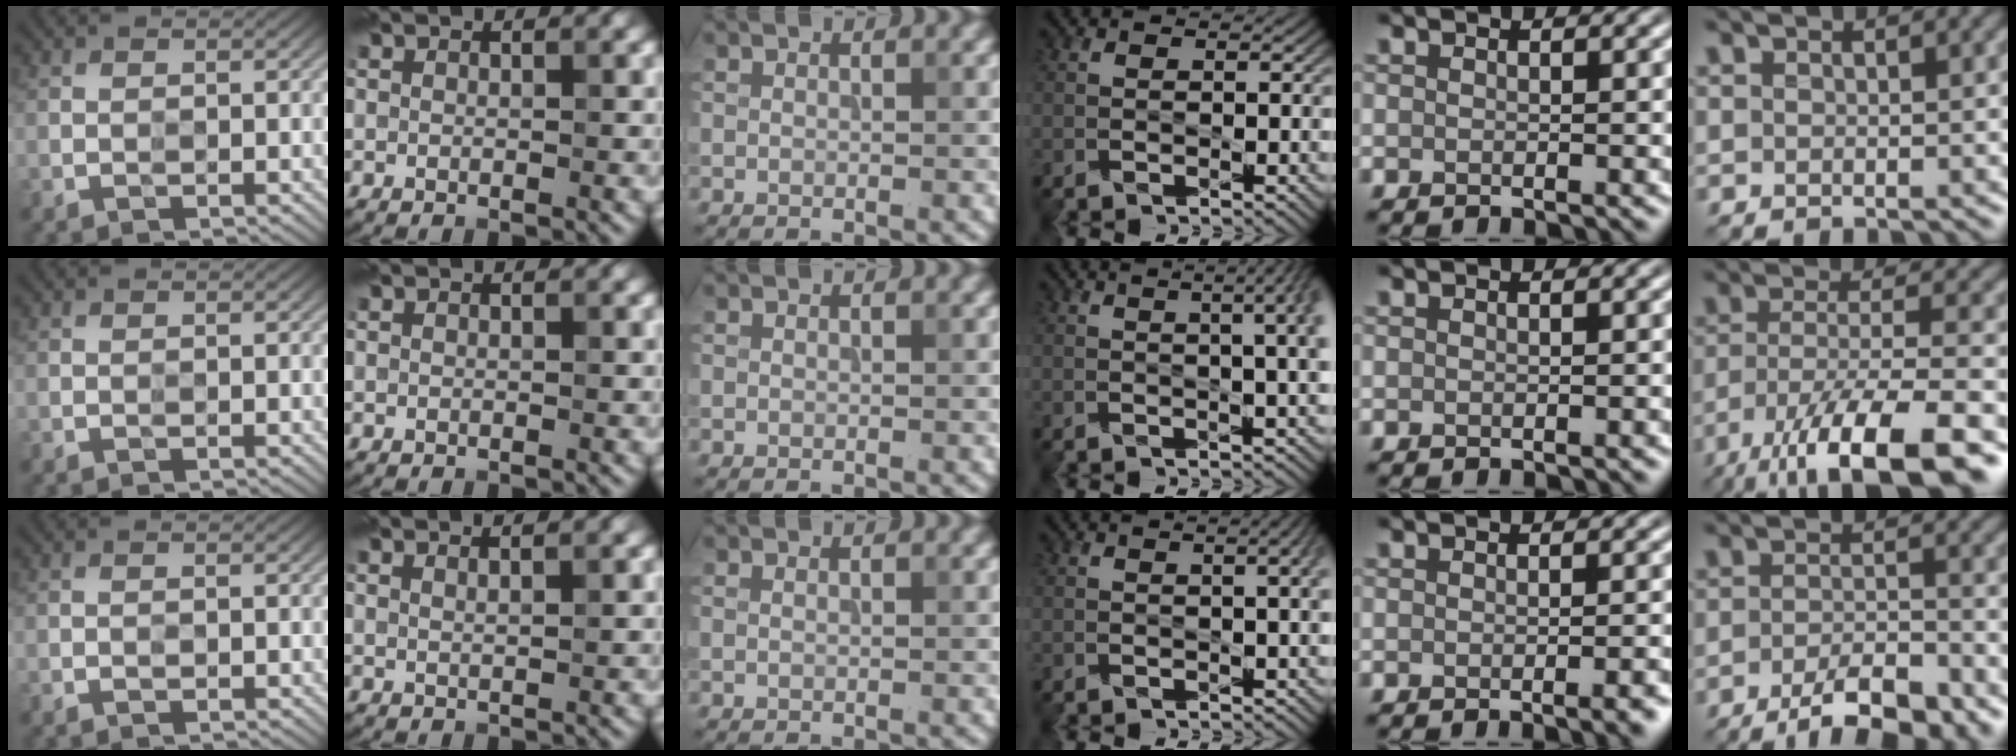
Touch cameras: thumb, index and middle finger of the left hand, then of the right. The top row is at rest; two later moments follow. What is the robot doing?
{"motion": "wipe", "object": "glass cup"}